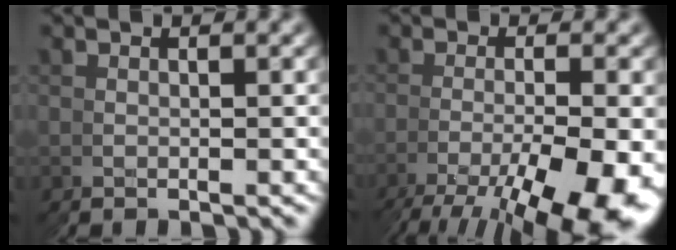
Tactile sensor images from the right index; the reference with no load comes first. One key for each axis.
{"total": 9.8, "fx": -4.6, "fy": 3.4, "fz": 8.0, "tx": -0.130, "ty": -0.034, "tz": -0.050}